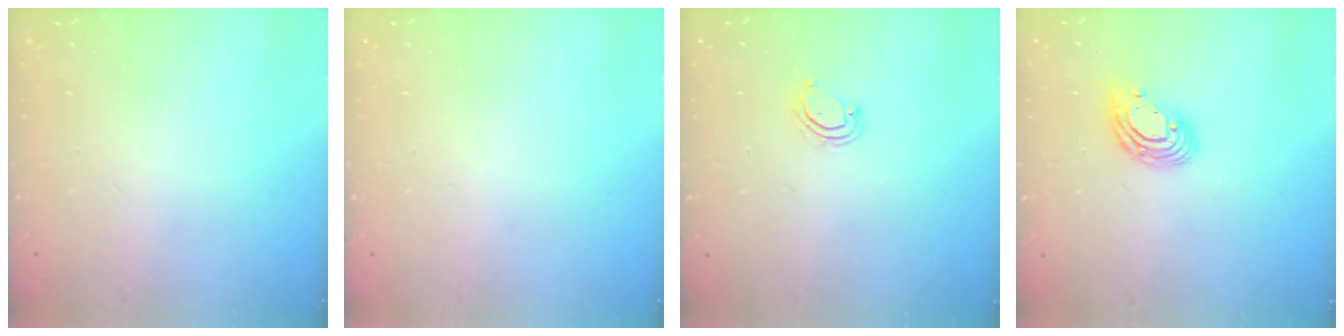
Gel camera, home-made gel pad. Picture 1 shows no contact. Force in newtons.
{"total": 0.0}
{"total": 3.5, "press": 3.4, "slide": 0.3}
{"total": 10.5, "press": 10.4, "slide": 1.9}